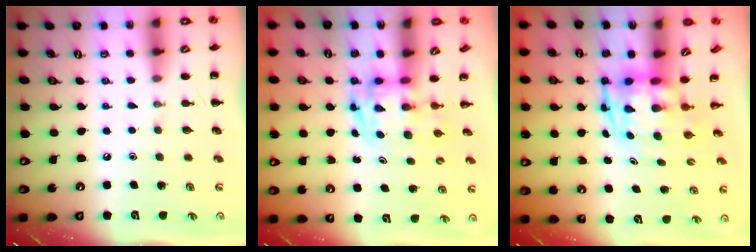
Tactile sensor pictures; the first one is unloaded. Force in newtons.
{"total": 2.6, "press": 2.6, "slide": 0.5}
{"total": 3.9, "press": 3.6, "slide": 1.4}